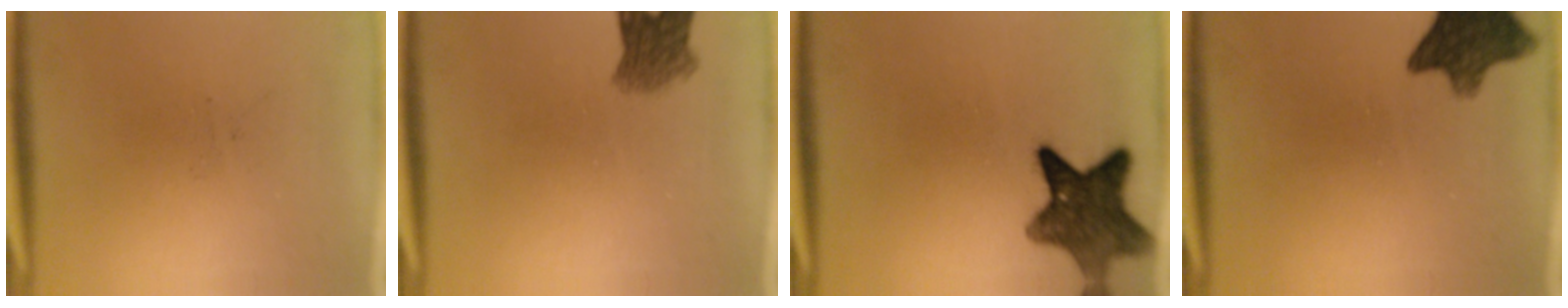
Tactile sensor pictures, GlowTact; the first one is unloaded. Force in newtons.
{"total": 4.4}
{"total": 9.7}
{"total": 11.0}